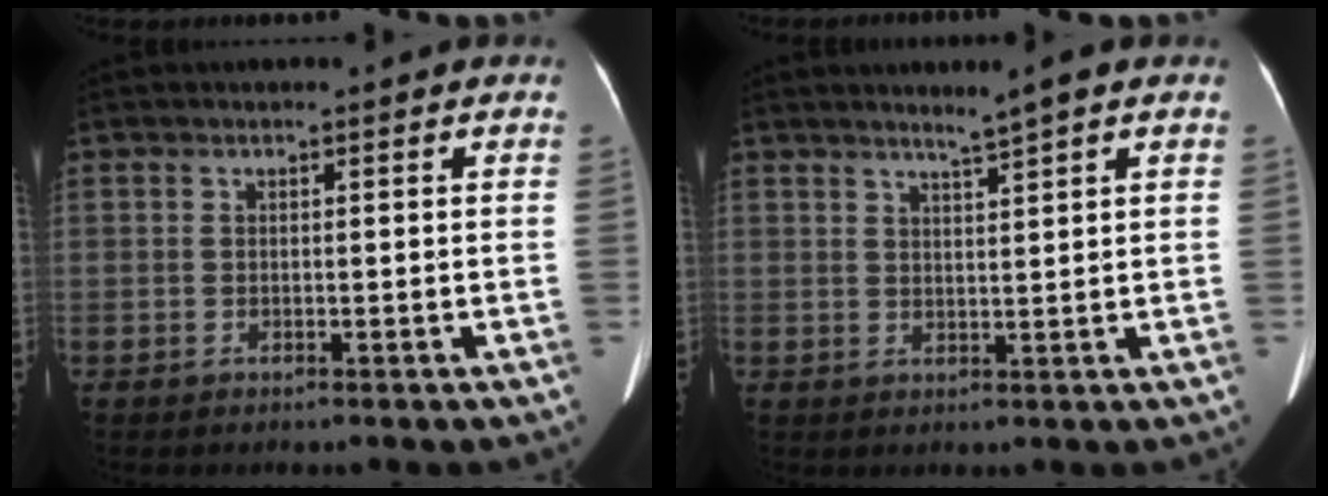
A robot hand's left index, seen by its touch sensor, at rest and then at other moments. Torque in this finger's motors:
{"motor_torque": [-0.11, -0.11, -0.08, -0.01]}